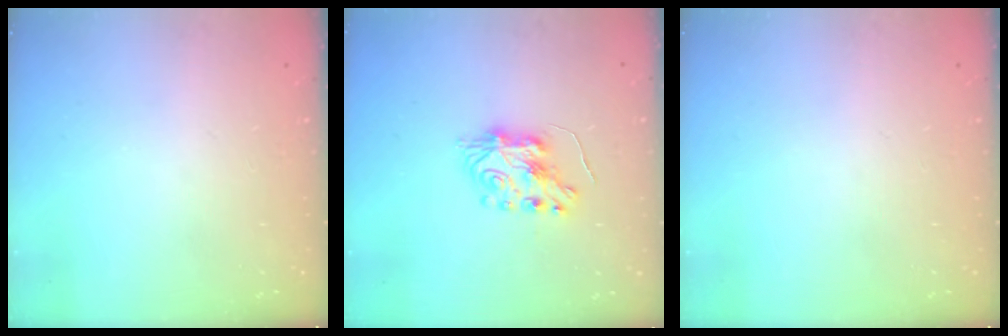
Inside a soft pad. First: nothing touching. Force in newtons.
{"total": 7.3, "press": 7.2, "slide": 0.6}
{"total": 0.0}